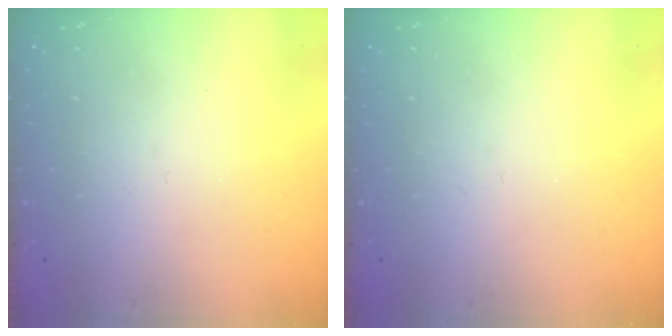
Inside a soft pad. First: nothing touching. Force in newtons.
{"total": 0.0}